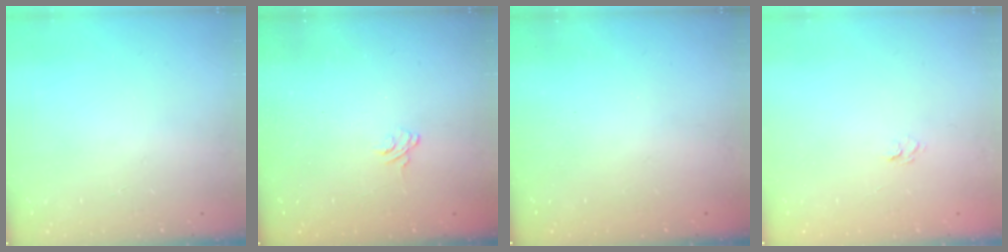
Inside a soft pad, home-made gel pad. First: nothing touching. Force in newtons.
{"total": 2.5, "press": 2.1, "slide": 1.3}
{"total": 2.4, "press": 2.3, "slide": 0.7}
{"total": 5.4, "press": 5.3, "slide": 0.9}